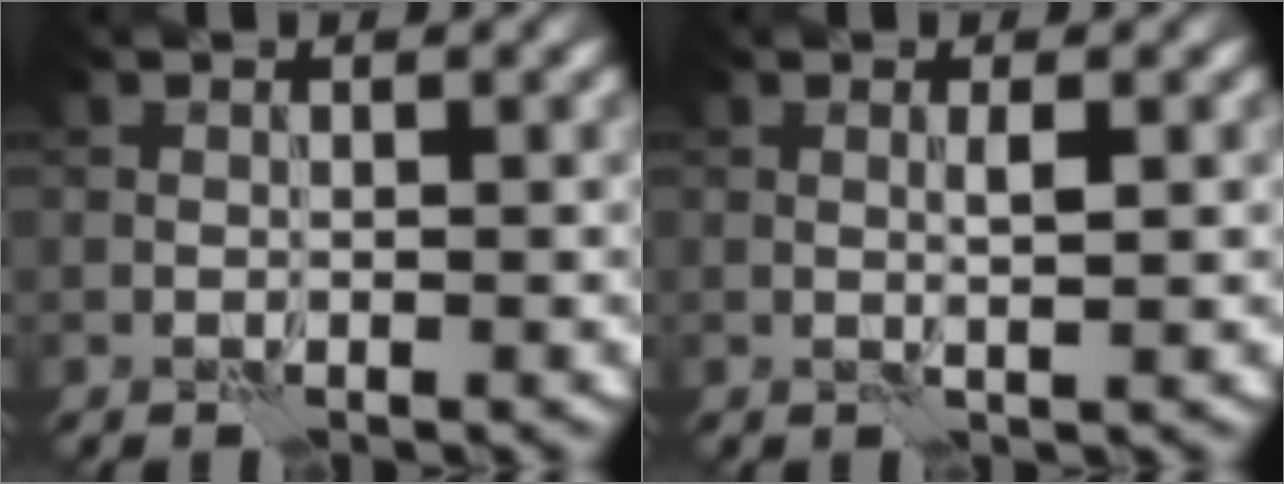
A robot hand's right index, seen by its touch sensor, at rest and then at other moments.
{"total": 1.1, "force": [0.1, -0.1, 1.1], "torque": [-0.020, 0.000, 0.002]}